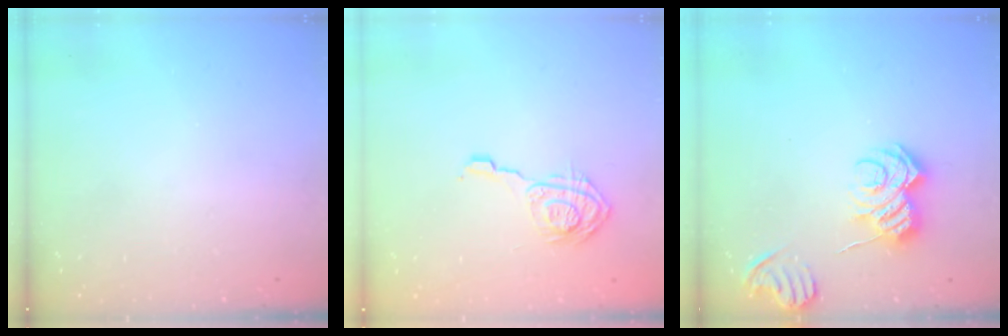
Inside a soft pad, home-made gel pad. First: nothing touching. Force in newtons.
{"total": 11.0, "press": 11.0, "slide": 0.4}
{"total": 8.8, "press": 8.7, "slide": 1.0}